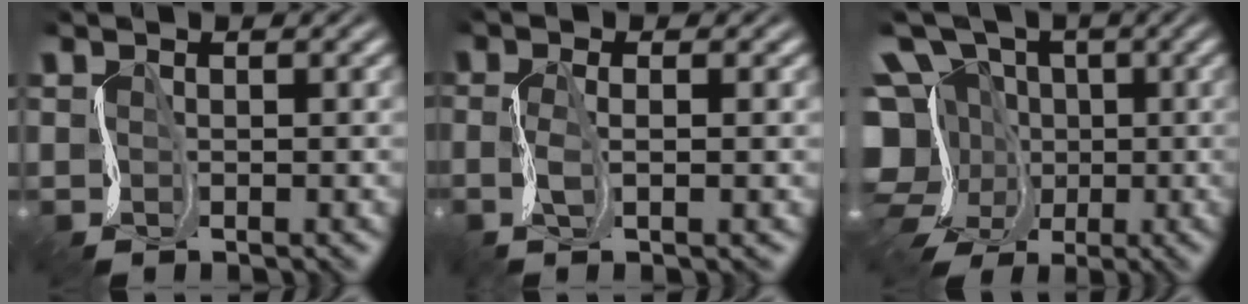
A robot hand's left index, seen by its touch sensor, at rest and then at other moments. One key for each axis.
{"total": 2.1, "fx": -1.5, "fy": -0.4, "fz": 1.4, "tx": -0.017, "ty": -0.013, "tz": -0.033}
{"total": 13.0, "fx": -5.2, "fy": 10.7, "fz": 5.2, "tx": -0.099, "ty": -0.006, "tz": -0.117}